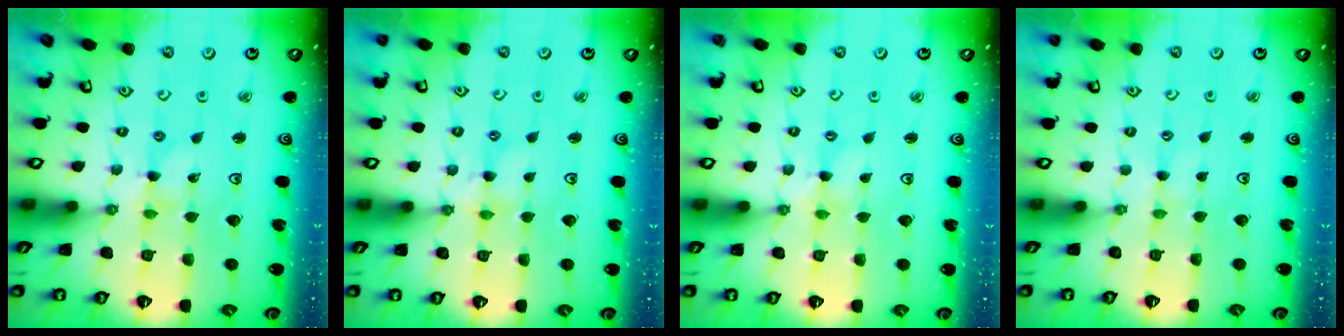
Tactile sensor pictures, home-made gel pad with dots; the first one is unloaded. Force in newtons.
{"total": 2.9, "press": 2.9, "slide": 0.4}
{"total": 0.0}
{"total": 0.0}